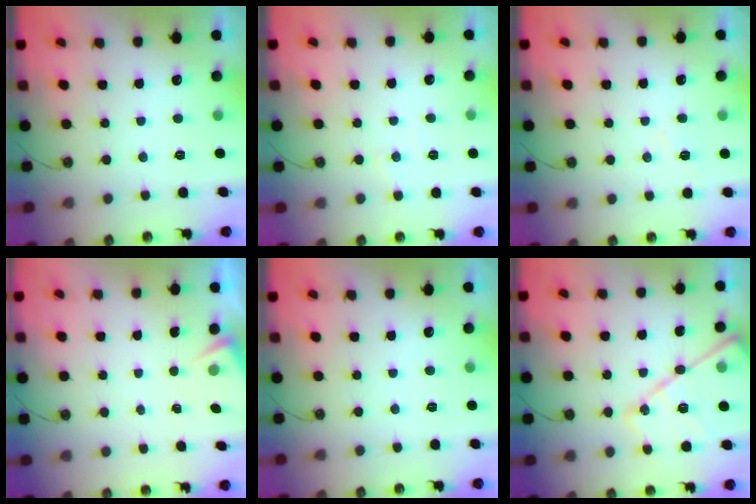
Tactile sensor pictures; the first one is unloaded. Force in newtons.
{"total": 3.6, "press": 3.5, "slide": 0.6}
{"total": 8.8, "press": 8.8, "slide": 0.8}
{"total": 2.5, "press": 2.5, "slide": 0.4}
{"total": 0.0}
{"total": 17.5, "press": 17.5, "slide": 1.5}